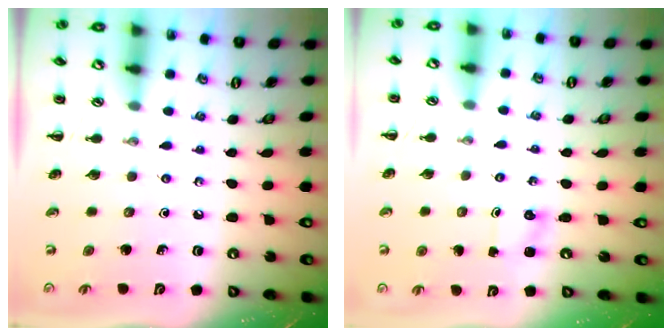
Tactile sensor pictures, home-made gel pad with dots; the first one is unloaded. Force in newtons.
{"total": 1.1, "press": 1.0, "slide": 0.1}